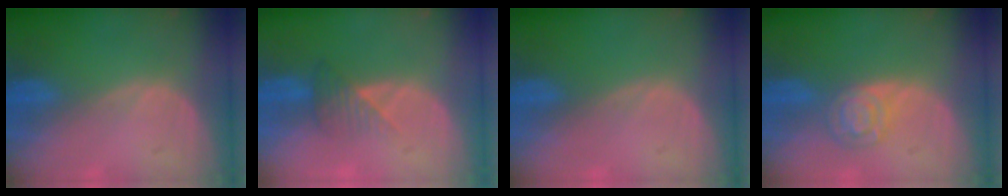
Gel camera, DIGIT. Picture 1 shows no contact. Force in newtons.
{"total": 3.3, "press": 3.1, "slide": 1.3}
{"total": 0.0}
{"total": 5.2, "press": 4.6, "slide": 2.5}